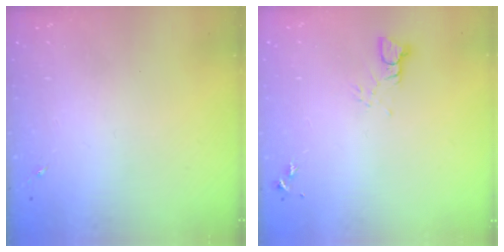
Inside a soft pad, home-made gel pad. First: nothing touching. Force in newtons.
{"total": 3.4, "press": 3.4, "slide": 0.3}